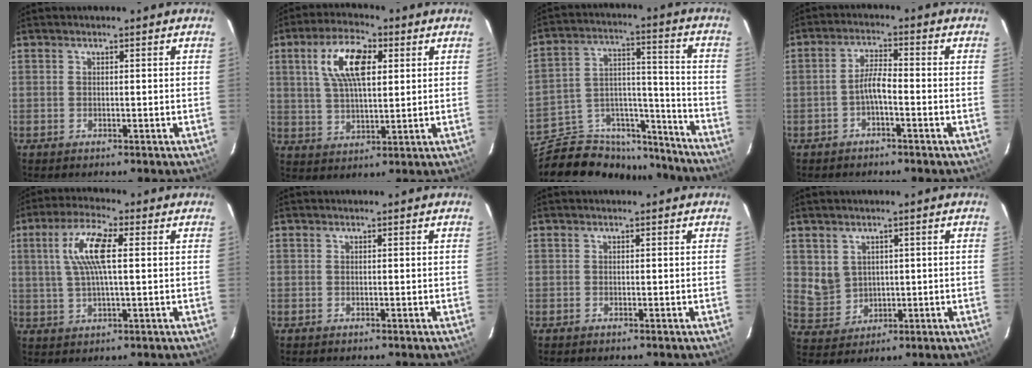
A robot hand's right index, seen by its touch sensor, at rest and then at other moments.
{"total": 11.2, "force": [3.7, 4.7, 9.4], "torque": [-0.178, 0.018, 0.069]}
{"total": 19.3, "force": [-16.7, 8.6, 4.8], "torque": [-0.091, 0.071, -0.245]}
{"total": 3.6, "force": [-1.8, 0.7, 3.0], "torque": [-0.063, 0.011, -0.035]}
{"total": 9.3, "force": [2.0, 2.3, 8.7], "torque": [-0.171, 0.013, 0.039]}
{"total": 0.0}
{"total": 0.0}
{"total": 5.6, "force": [1.6, 5.1, 1.8], "torque": [-0.039, 0.003, 0.051]}